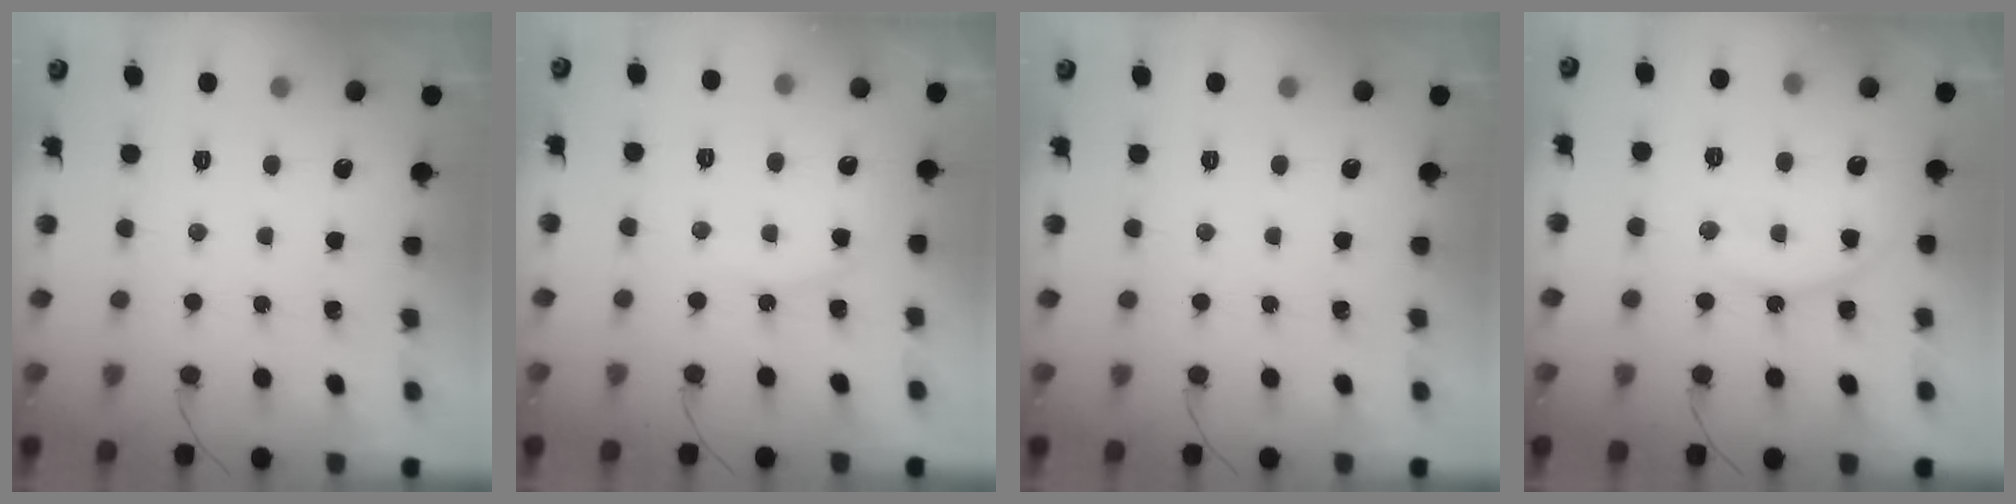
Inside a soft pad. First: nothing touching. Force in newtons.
{"total": 6.5, "press": 6.5, "slide": 0.6}
{"total": 0.0}
{"total": 14.1, "press": 14.1, "slide": 1.1}